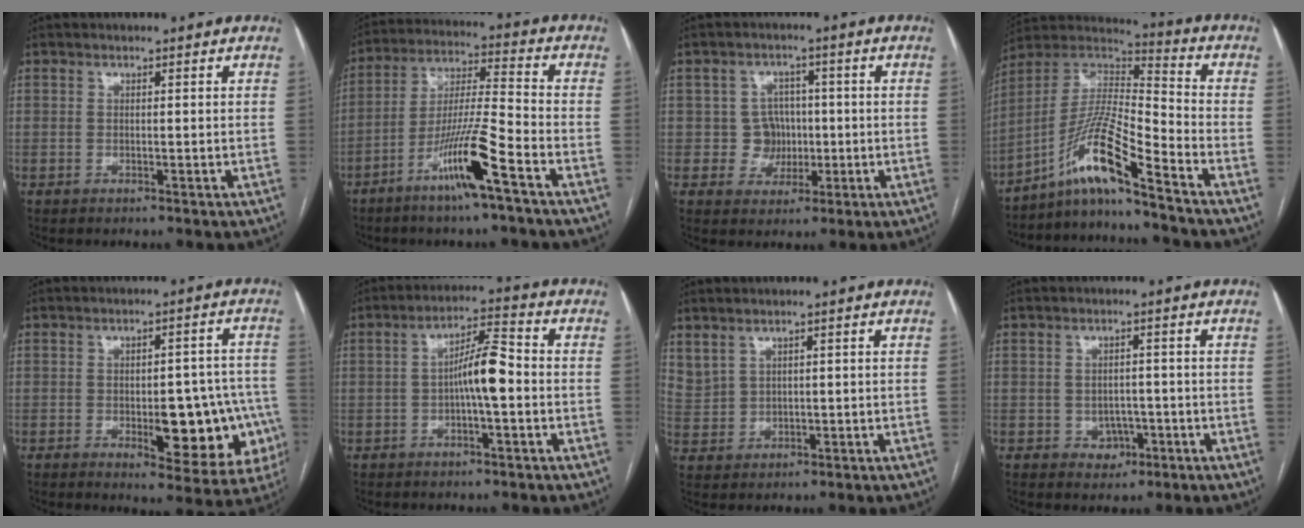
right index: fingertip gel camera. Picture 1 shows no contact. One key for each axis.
{"total": 11.8, "fx": -6.5, "fy": -0.2, "fz": 9.9, "tx": -0.191, "ty": -0.009, "tz": -0.124}
{"total": 4.5, "fx": -0.3, "fy": 4.4, "fz": 1.0, "tx": -0.007, "ty": 0.015, "tz": -0.001}
{"total": 11.8, "fx": -8.4, "fy": -0.8, "fz": 8.2, "tx": -0.163, "ty": 0.011, "tz": -0.158}
{"total": 13.4, "fx": -3.4, "fy": 5.3, "fz": 11.9, "tx": -0.112, "ty": 0.020, "tz": -0.030}
{"total": 6.5, "fx": -0.9, "fy": 0.8, "fz": 6.4, "tx": -0.112, "ty": 0.019, "tz": -0.018}
{"total": 3.5, "fx": 2.7, "fy": 1.8, "fz": 1.1, "tx": -0.028, "ty": 0.004, "tz": 0.068}
{"total": 3.0, "fx": -1.2, "fy": 2.5, "fz": 1.2, "tx": -0.007, "ty": 0.006, "tz": -0.010}